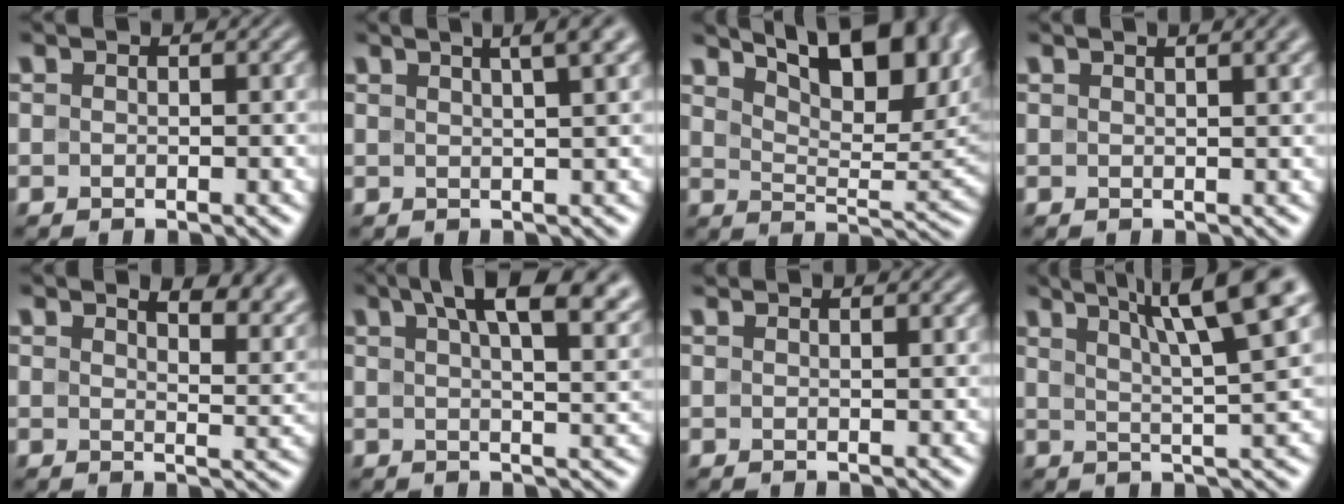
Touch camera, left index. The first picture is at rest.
{"total": 5.2, "force": [3.1, 1.5, 3.8], "torque": [-0.025, 0.029, 0.014]}
{"total": 12.5, "force": [7.1, 4.7, 9.2], "torque": [-0.122, 0.022, 0.103]}
{"total": 3.6, "force": [2.1, 1.1, 2.7], "torque": [-0.018, 0.019, 0.014]}
{"total": 6.7, "force": [4.8, 2.4, 3.9], "torque": [-0.047, 0.006, 0.052]}
{"total": 11.5, "force": [6.4, 4.3, 8.5], "torque": [-0.091, 0.036, 0.074]}
{"total": 0.9, "force": [0.8, 0.0, 0.5], "torque": [-0.010, 0.000, 0.014]}
{"total": 9.1, "force": [4.9, 1.3, 7.6], "torque": [-0.091, 0.023, 0.074]}